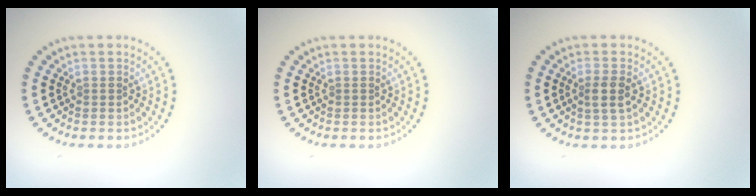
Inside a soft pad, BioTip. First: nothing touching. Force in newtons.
{"total": 0.0}
{"total": 1.9, "press": 1.7, "slide": 0.8}